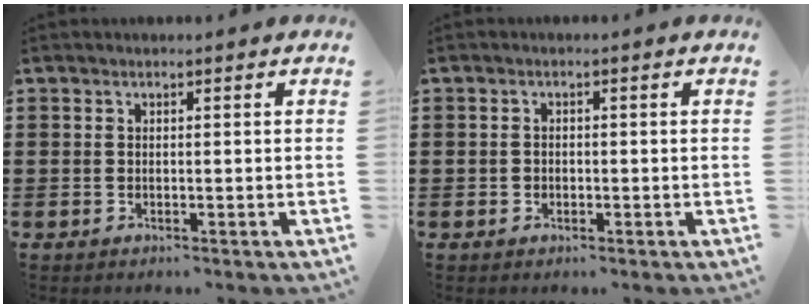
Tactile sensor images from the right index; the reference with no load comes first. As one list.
[{"total": 0.8, "force": [-0.4, 0.7, 0.1], "torque": [-0.003, 0.002, -0.009]}]